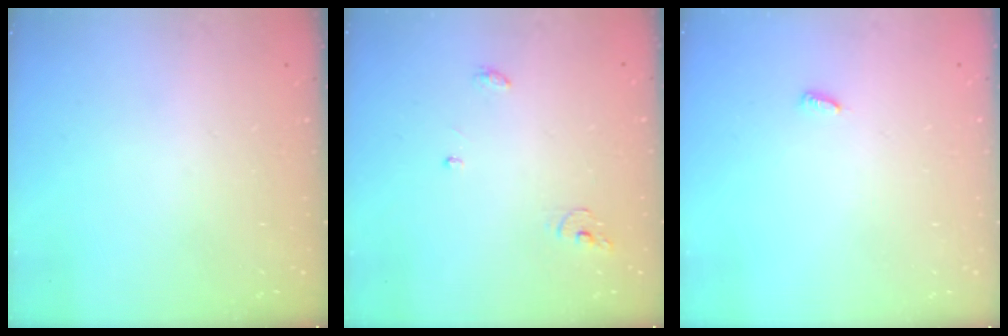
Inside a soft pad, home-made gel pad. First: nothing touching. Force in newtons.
{"total": 3.9, "press": 3.9, "slide": 0.2}
{"total": 3.2, "press": 3.2, "slide": 0.5}